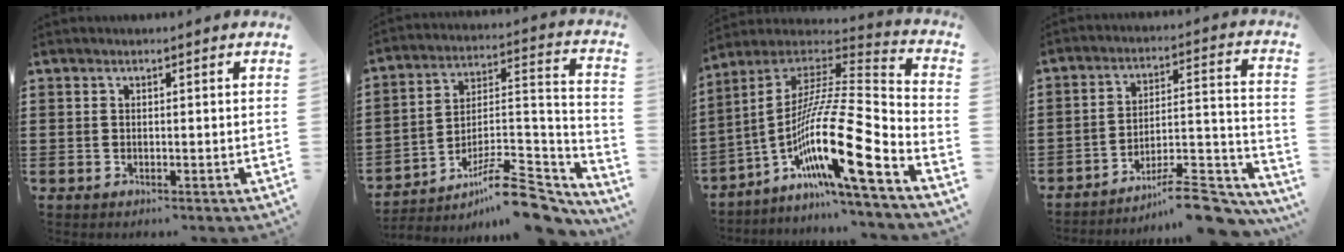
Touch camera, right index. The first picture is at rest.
{"total": 11.0, "force": [-8.4, 3.0, 6.5], "torque": [-0.096, 0.028, -0.157]}
{"total": 17.3, "force": [-7.7, 2.3, 15.3], "torque": [-0.288, -0.019, -0.148]}
{"total": 10.7, "force": [-9.0, 2.2, 5.4], "torque": [-0.067, 0.035, -0.168]}